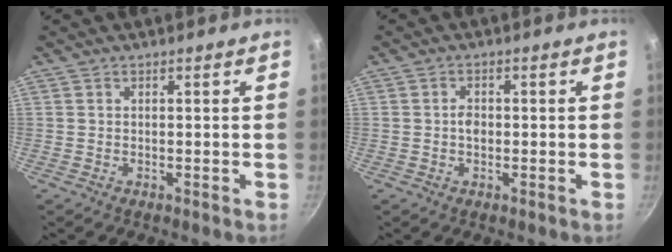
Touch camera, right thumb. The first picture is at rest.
{"total": 2.1, "force": [-0.2, 1.5, 1.5], "torque": [-0.019, 0.004, -0.007]}